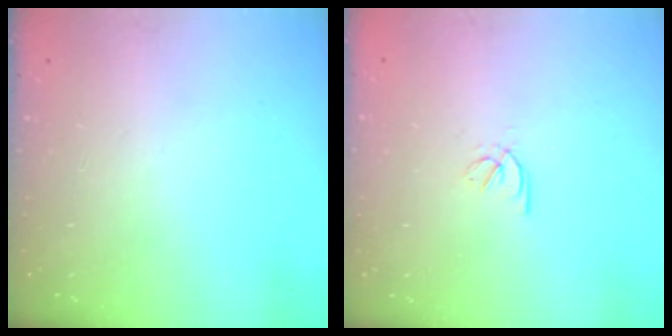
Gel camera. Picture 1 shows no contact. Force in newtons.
{"total": 2.3, "press": 2.2, "slide": 0.5}